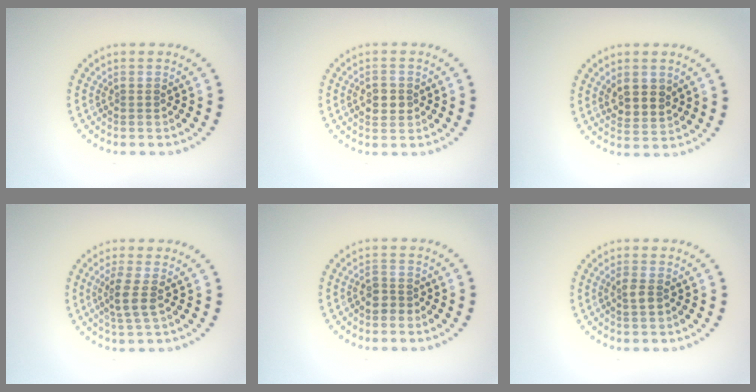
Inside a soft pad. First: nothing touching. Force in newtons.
{"total": 2.7, "press": 2.7, "slide": 0.1}
{"total": 2.8, "press": 2.6, "slide": 1.1}
{"total": 2.5, "press": 2.0, "slide": 1.5}
{"total": 1.9, "press": 1.6, "slide": 0.9}
{"total": 1.5, "press": 1.4, "slide": 0.3}